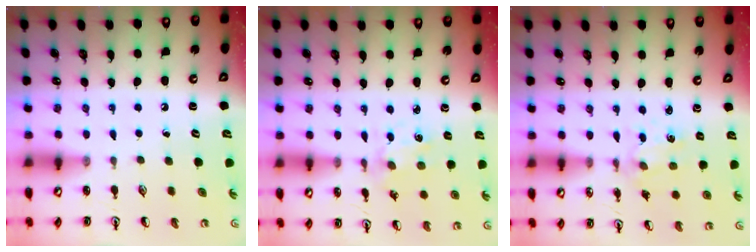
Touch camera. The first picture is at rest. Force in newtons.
{"total": 2.0, "press": 1.9, "slide": 0.4}
{"total": 1.6, "press": 1.6, "slide": 0.3}